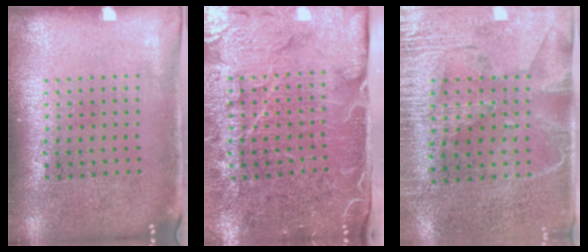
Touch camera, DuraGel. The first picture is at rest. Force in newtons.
{"total": 4.9, "press": 4.1, "slide": 2.7}
{"total": 2.9, "press": 2.6, "slide": 1.4}